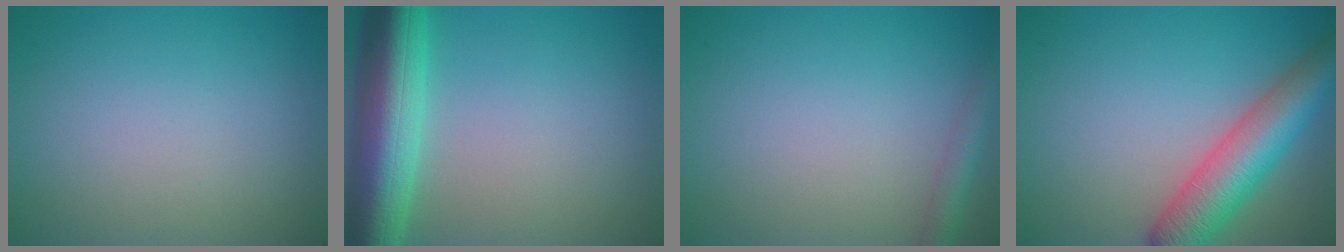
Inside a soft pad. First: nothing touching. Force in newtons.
{"total": 9.2, "press": 9.2, "slide": 0.4}
{"total": 2.4, "press": 2.4, "slide": 0.1}
{"total": 7.4, "press": 7.4, "slide": 0.4}